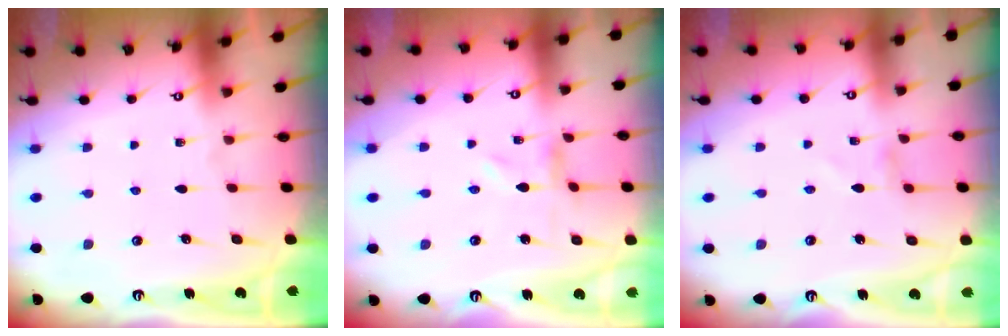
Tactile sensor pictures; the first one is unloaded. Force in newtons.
{"total": 0.0}
{"total": 0.6, "press": 0.6, "slide": 0.1}